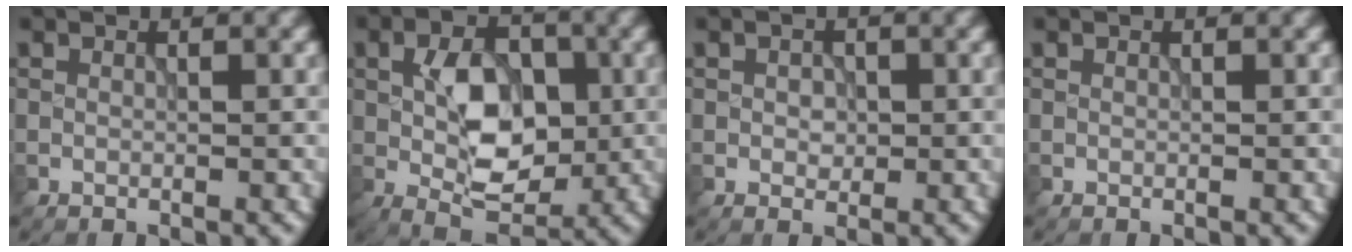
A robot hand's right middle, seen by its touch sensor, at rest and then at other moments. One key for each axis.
{"total": 6.6, "fx": -0.2, "fy": 4.0, "fz": 5.3, "tx": -0.087, "ty": 0.000, "tz": -0.006}
{"total": 1.3, "fx": 0.0, "fy": 1.0, "fz": 0.8, "tx": -0.015, "ty": -0.003, "tz": 0.000}
{"total": 0.0}